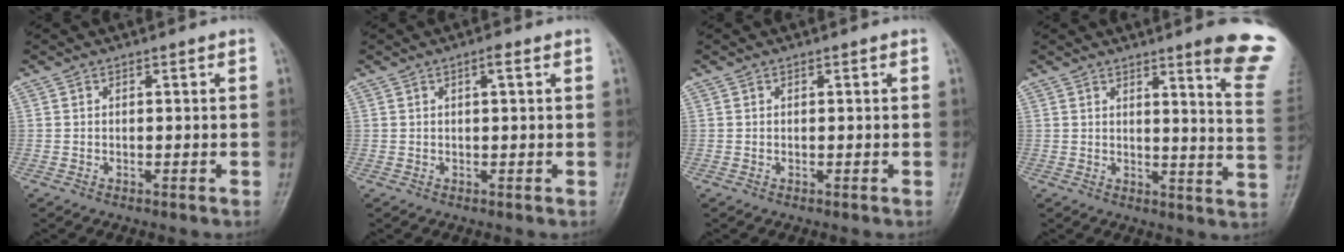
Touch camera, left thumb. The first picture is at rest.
{"total": 1.7, "force": [0.8, 0.4, 1.5], "torque": [-0.024, 0.002, 0.010]}
{"total": 0.0}
{"total": 12.8, "force": [8.9, 0.7, 9.2], "torque": [-0.090, -0.064, 0.095]}